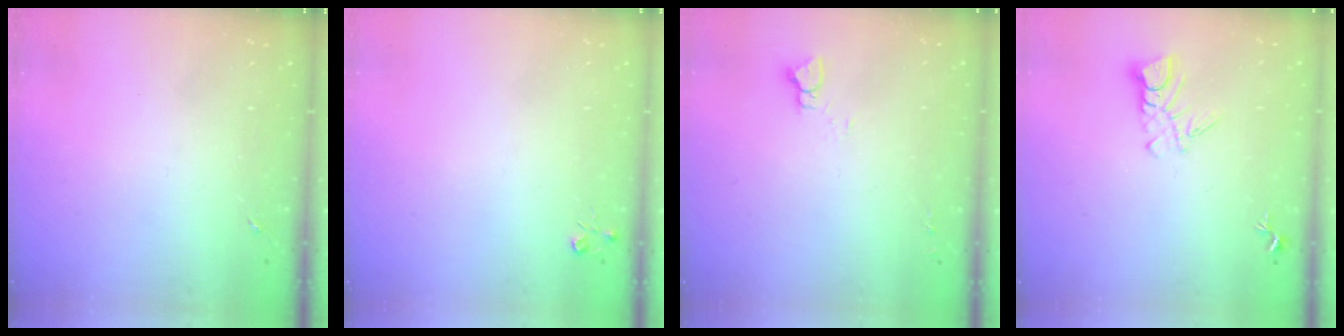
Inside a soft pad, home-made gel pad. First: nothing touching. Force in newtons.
{"total": 3.0, "press": 3.0, "slide": 0.4}
{"total": 3.6, "press": 3.6, "slide": 0.3}
{"total": 6.6, "press": 6.5, "slide": 0.6}